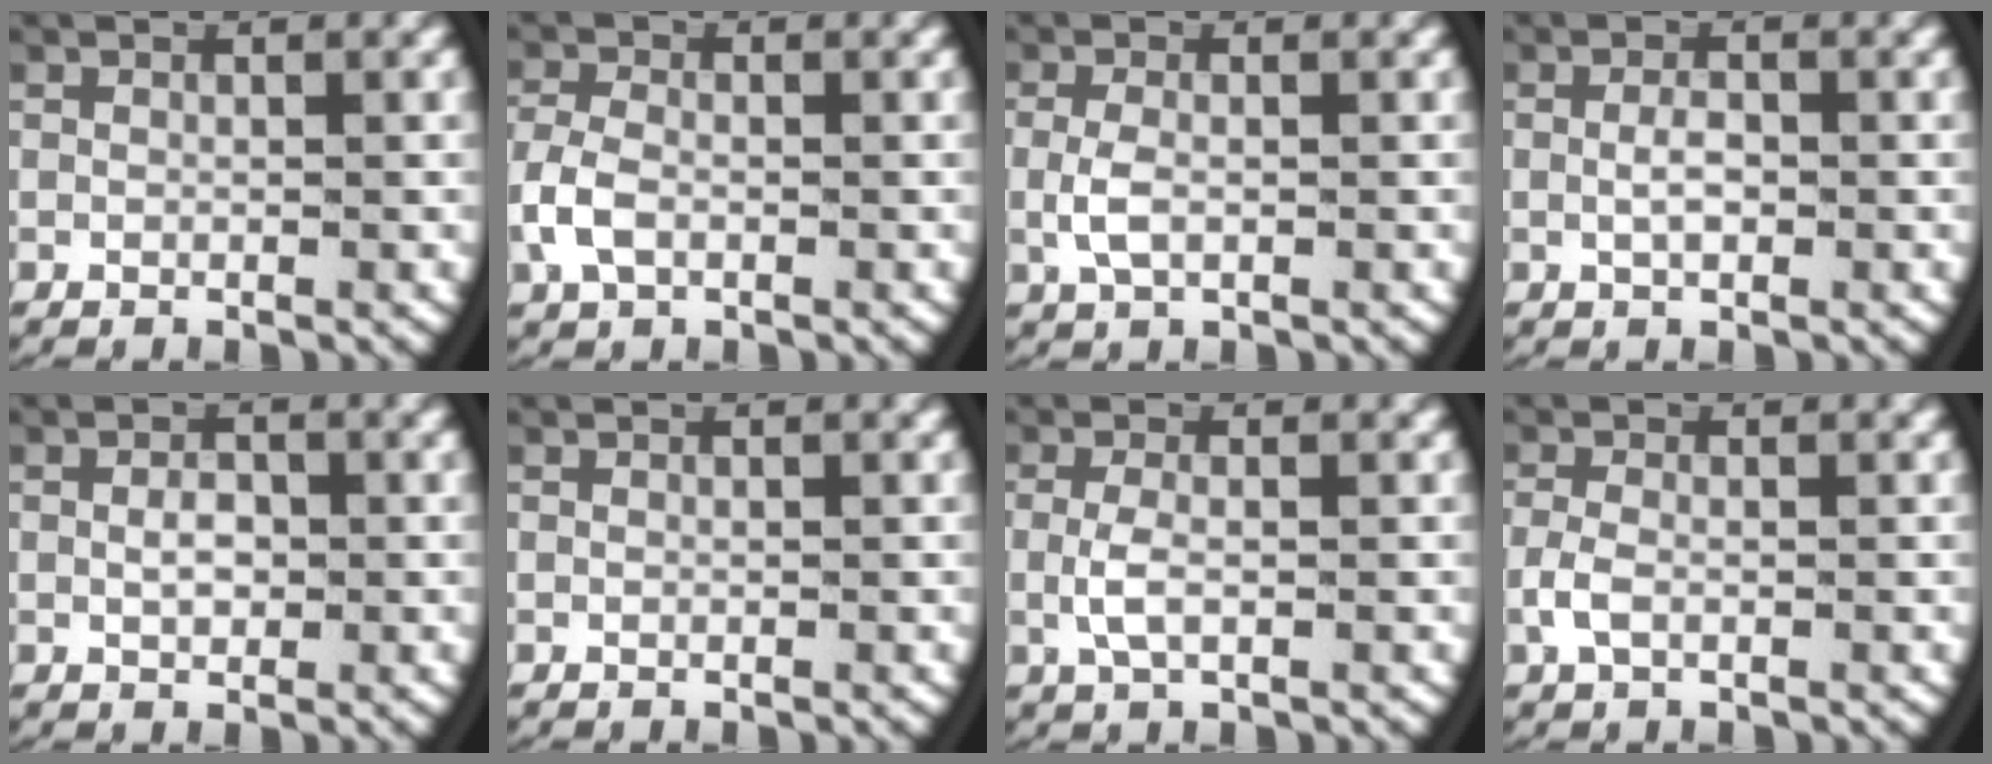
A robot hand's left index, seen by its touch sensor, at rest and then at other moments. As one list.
[{"total": 2.8, "force": [-0.8, 1.9, 1.9], "torque": [-0.056, -0.006, -0.010]}, {"total": 2.0, "force": [-0.3, 1.0, 1.7], "torque": [-0.053, -0.011, 0.001]}, {"total": 1.7, "force": [-0.4, 0.9, 1.4], "torque": [-0.035, -0.006, -0.005]}, {"total": 1.6, "force": [-0.2, 1.1, 1.2], "torque": [-0.027, -0.008, 0.001]}, {"total": 0.0}, {"total": 2.0, "force": [-0.3, 0.7, 1.9], "torque": [-0.052, -0.010, 0.001]}, {"total": 1.7, "force": [-0.6, 0.8, 1.4], "torque": [-0.041, -0.007, -0.007]}]